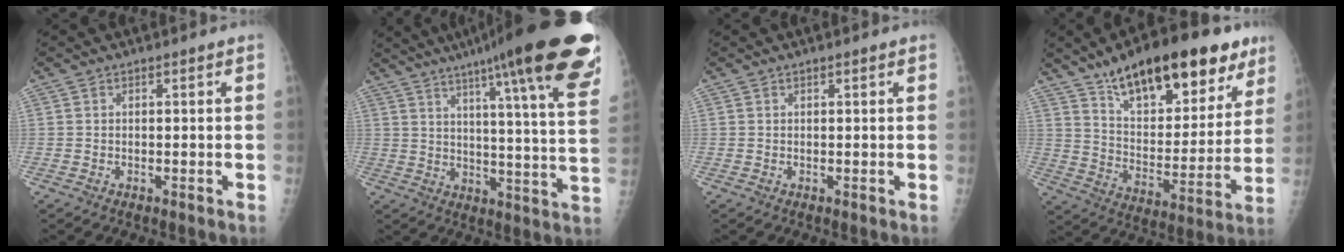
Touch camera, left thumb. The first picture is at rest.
{"total": 27.6, "force": [18.0, 2.9, 20.7], "torque": [-0.266, -0.063, 0.239]}
{"total": 0.5, "force": [0.3, 0.1, 0.4], "torque": [-0.005, 0.000, 0.004]}
{"total": 25.8, "force": [16.3, 10.7, 17.0], "torque": [-0.214, -0.046, 0.253]}